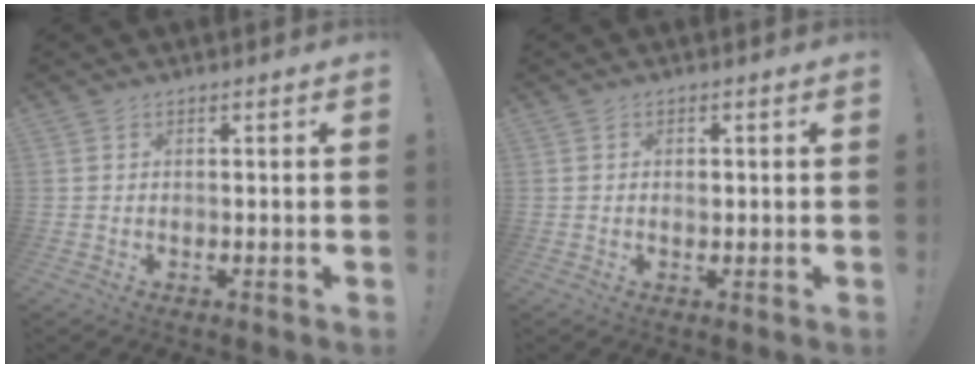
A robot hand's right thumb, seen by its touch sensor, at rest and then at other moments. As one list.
[{"total": 1.1, "force": [-0.3, 0.9, 0.6], "torque": [-0.004, 0.000, -0.007]}]